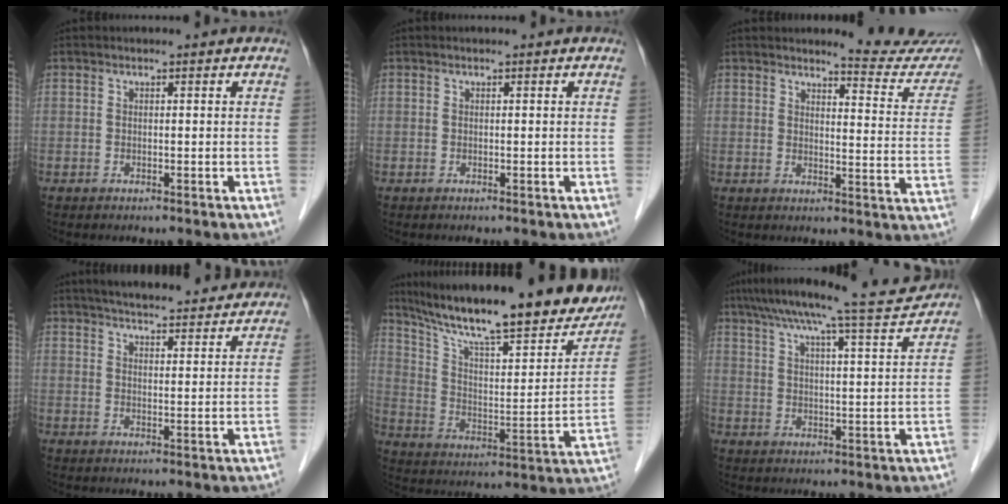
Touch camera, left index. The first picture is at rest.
{"total": 0.0}
{"total": 11.0, "force": [10.8, 0.1, 1.9], "torque": [-0.012, -0.084, 0.106]}
{"total": 17.1, "force": [15.5, 2.6, 6.7], "torque": [-0.095, 0.027, 0.207]}
{"total": 27.3, "force": [22.5, 4.2, 14.7], "torque": [-0.239, -0.028, 0.323]}
{"total": 12.7, "force": [11.4, -0.9, 5.6], "torque": [-0.096, -0.005, 0.162]}